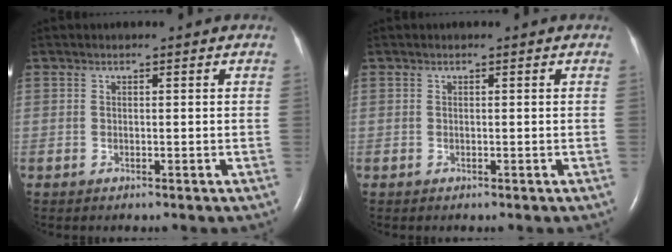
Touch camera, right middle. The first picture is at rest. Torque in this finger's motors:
{"motor_torque": [0.02, 0.12, 0.06, 0.00]}